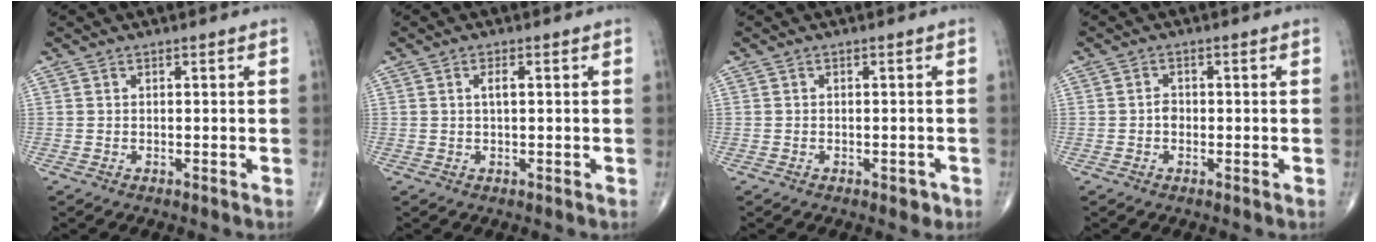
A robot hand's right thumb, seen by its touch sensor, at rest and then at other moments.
{"total": 1.7, "force": [0.3, 0.5, 1.6], "torque": [-0.031, 0.003, 0.005]}
{"total": 1.7, "force": [-0.9, 1.0, 1.0], "torque": [-0.005, 0.003, -0.011]}
{"total": 1.5, "force": [-0.4, 1.2, 0.9], "torque": [-0.007, 0.005, -0.009]}